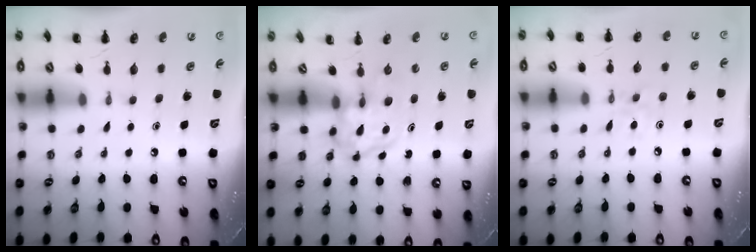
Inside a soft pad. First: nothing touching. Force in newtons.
{"total": 3.8, "press": 3.8, "slide": 0.4}
{"total": 3.9, "press": 3.6, "slide": 1.3}